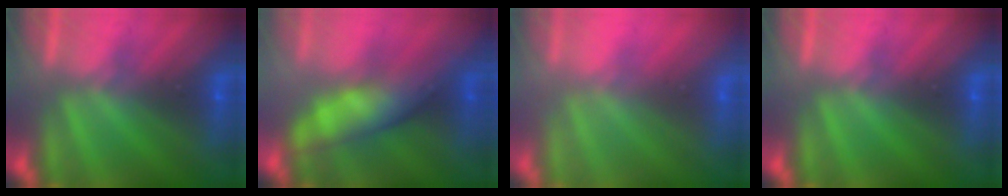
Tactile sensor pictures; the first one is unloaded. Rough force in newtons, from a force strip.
{"total": 3.8}
{"total": 2.6}
{"total": 0.0}